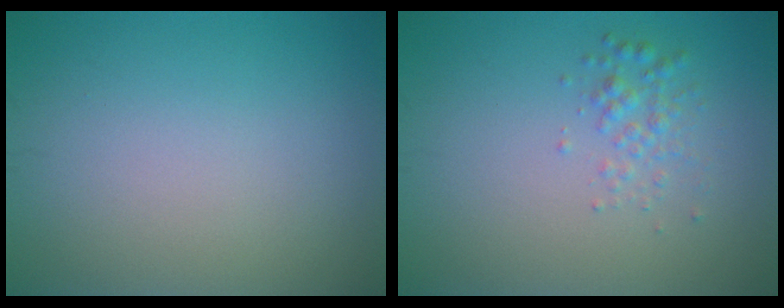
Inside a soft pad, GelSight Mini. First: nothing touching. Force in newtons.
{"total": 1.7, "press": 1.7, "slide": 0.1}